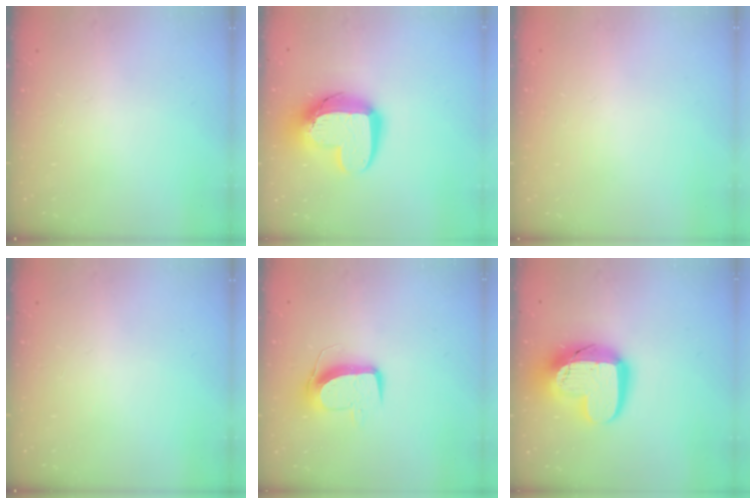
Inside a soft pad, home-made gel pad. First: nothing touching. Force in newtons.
{"total": 14.6, "press": 14.6, "slide": 1.4}
{"total": 0.0}
{"total": 0.0}
{"total": 9.8, "press": 9.7, "slide": 0.8}
{"total": 18.3, "press": 18.3, "slide": 1.2}